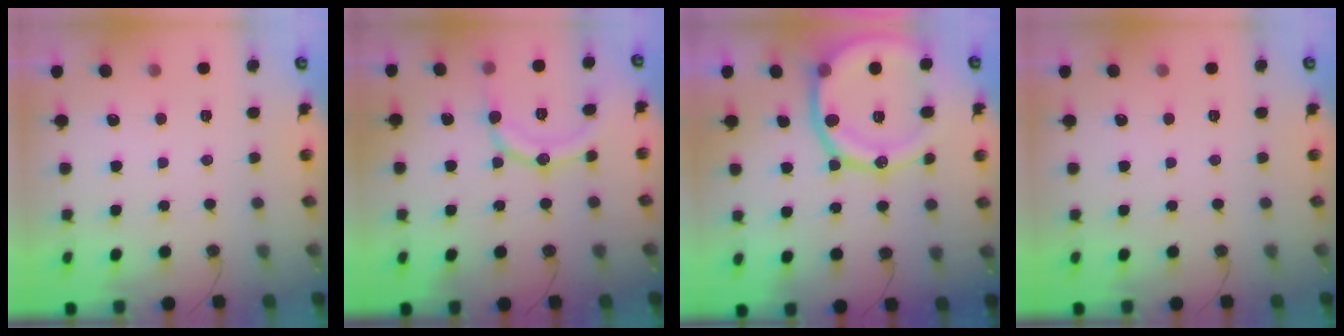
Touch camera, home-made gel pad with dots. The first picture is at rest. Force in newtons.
{"total": 11.9, "press": 11.9, "slide": 0.6}
{"total": 19.1, "press": 18.9, "slide": 2.4}
{"total": 0.0}